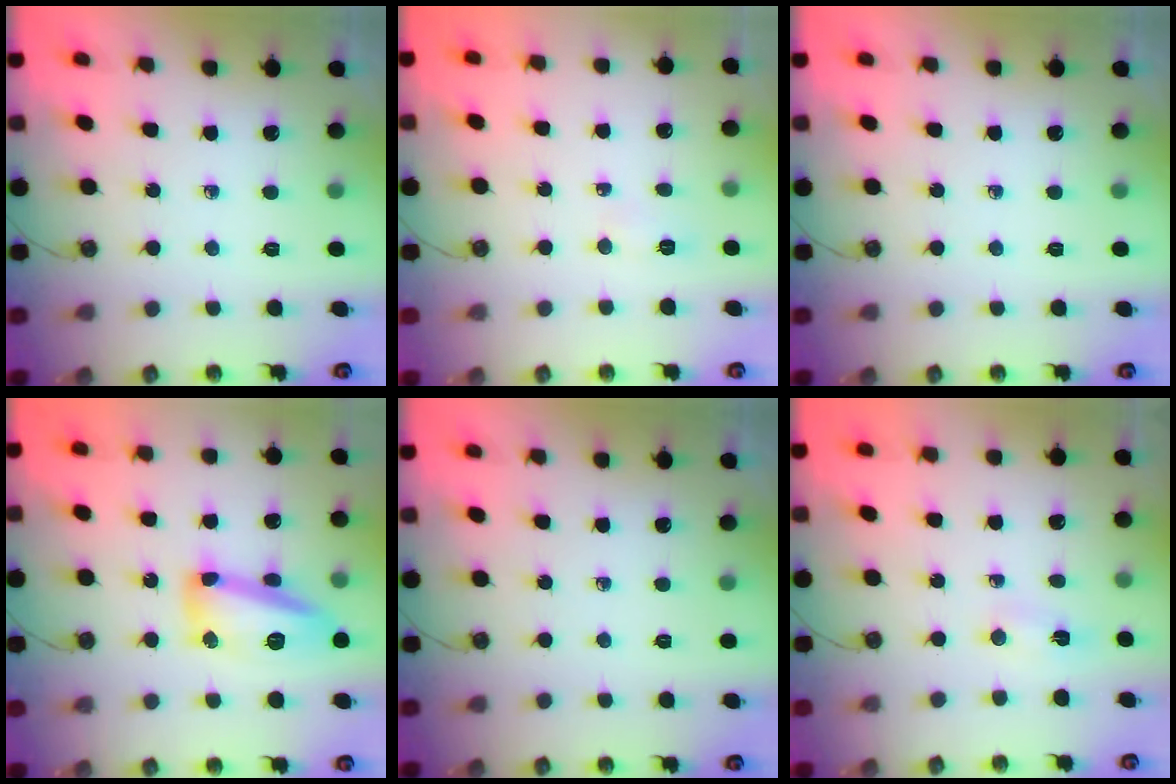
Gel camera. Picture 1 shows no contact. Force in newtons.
{"total": 3.8, "press": 3.7, "slide": 1.0}
{"total": 0.0}
{"total": 14.1, "press": 14.0, "slide": 1.2}
{"total": 0.0}
{"total": 2.1, "press": 1.6, "slide": 1.3}